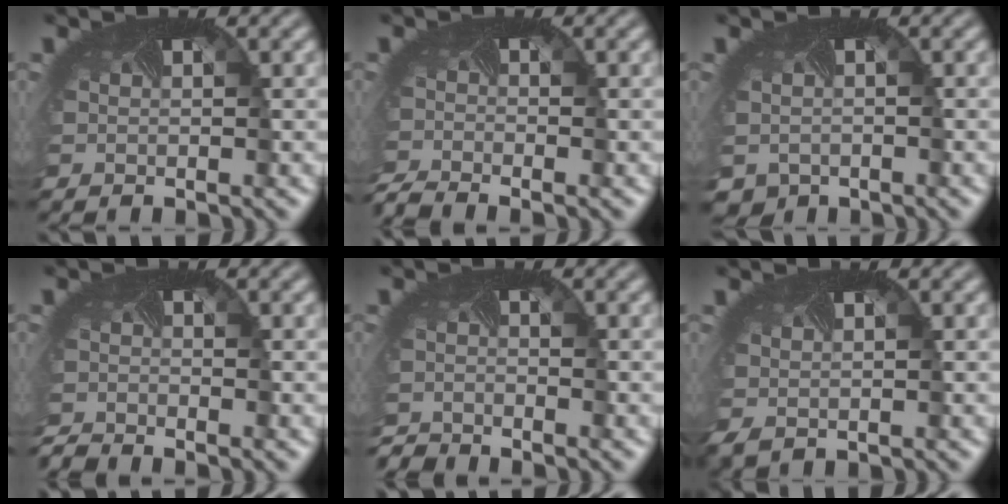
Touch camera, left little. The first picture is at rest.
{"total": 2.8, "force": [-2.8, 0.0, 0.5], "torque": [-0.019, -0.023, -0.062]}
{"total": 2.3, "force": [-1.4, 1.8, 0.6], "torque": [-0.015, -0.018, -0.020]}
{"total": 2.4, "force": [-2.3, -0.3, -0.3], "torque": [-0.006, -0.021, -0.052]}
{"total": 2.8, "force": [-2.7, -0.2, -0.5], "torque": [-0.003, -0.021, -0.057]}
{"total": 1.1, "force": [0.0, 0.7, 0.8], "torque": [-0.027, -0.004, 0.012]}